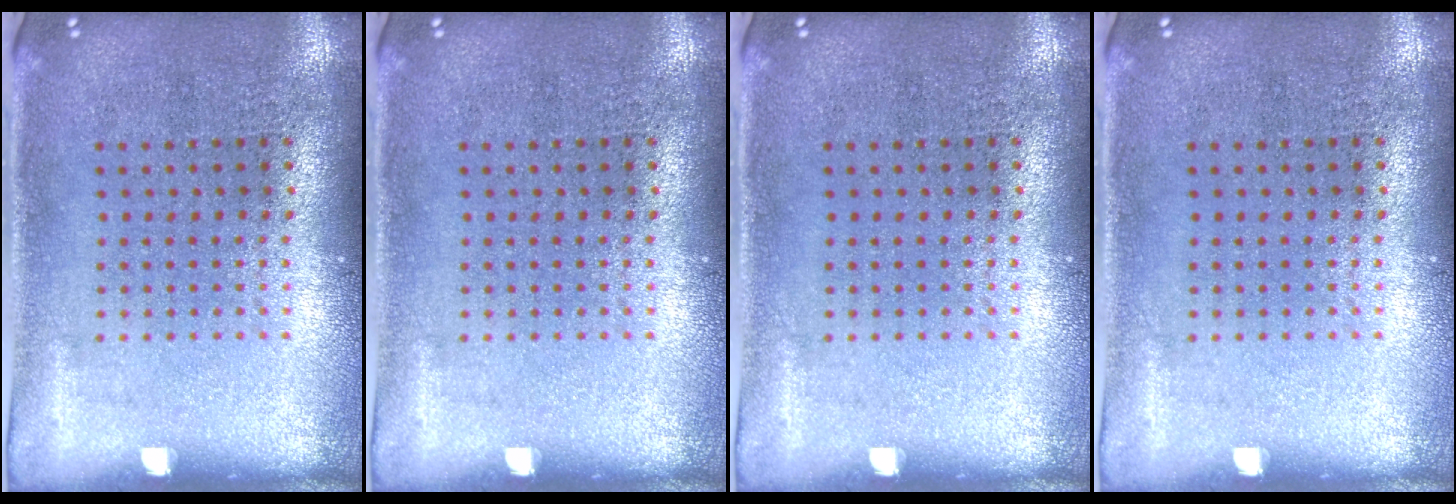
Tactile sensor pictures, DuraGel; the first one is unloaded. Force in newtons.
{"total": 0.0}
{"total": 0.0}
{"total": 0.0}